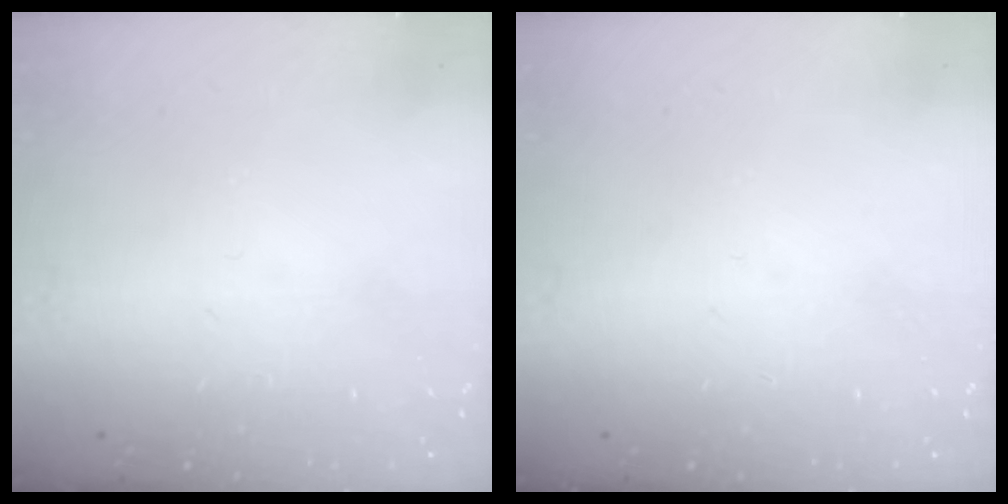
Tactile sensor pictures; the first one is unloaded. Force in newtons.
{"total": 0.0}